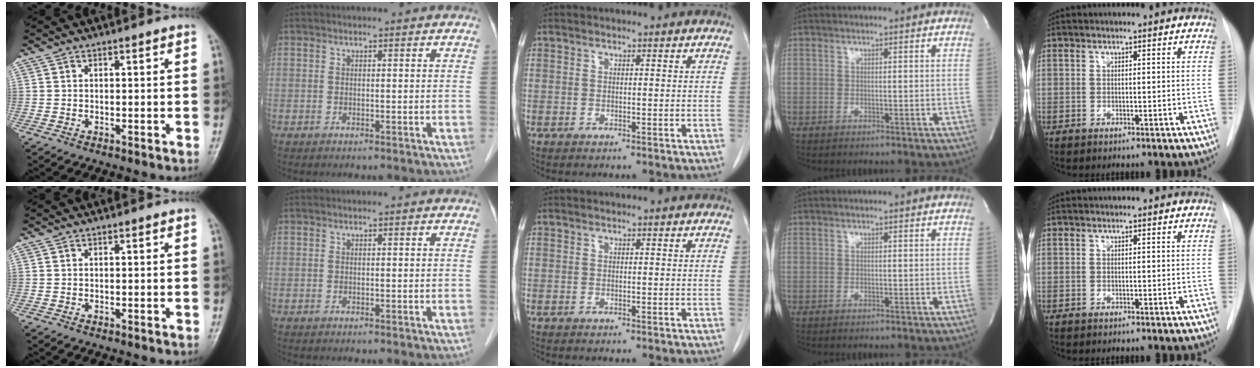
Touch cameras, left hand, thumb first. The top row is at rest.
{}